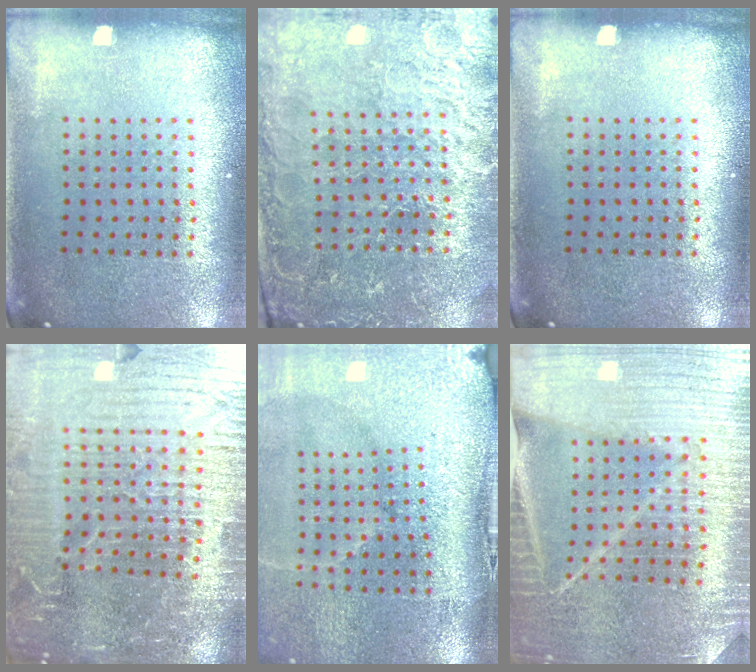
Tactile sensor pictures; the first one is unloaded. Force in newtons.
{"total": 4.0, "press": 3.9, "slide": 1.1}
{"total": 0.0}
{"total": 7.1, "press": 6.1, "slide": 3.6}
{"total": 5.1, "press": 4.1, "slide": 3.0}
{"total": 3.9, "press": 3.8, "slide": 0.9}